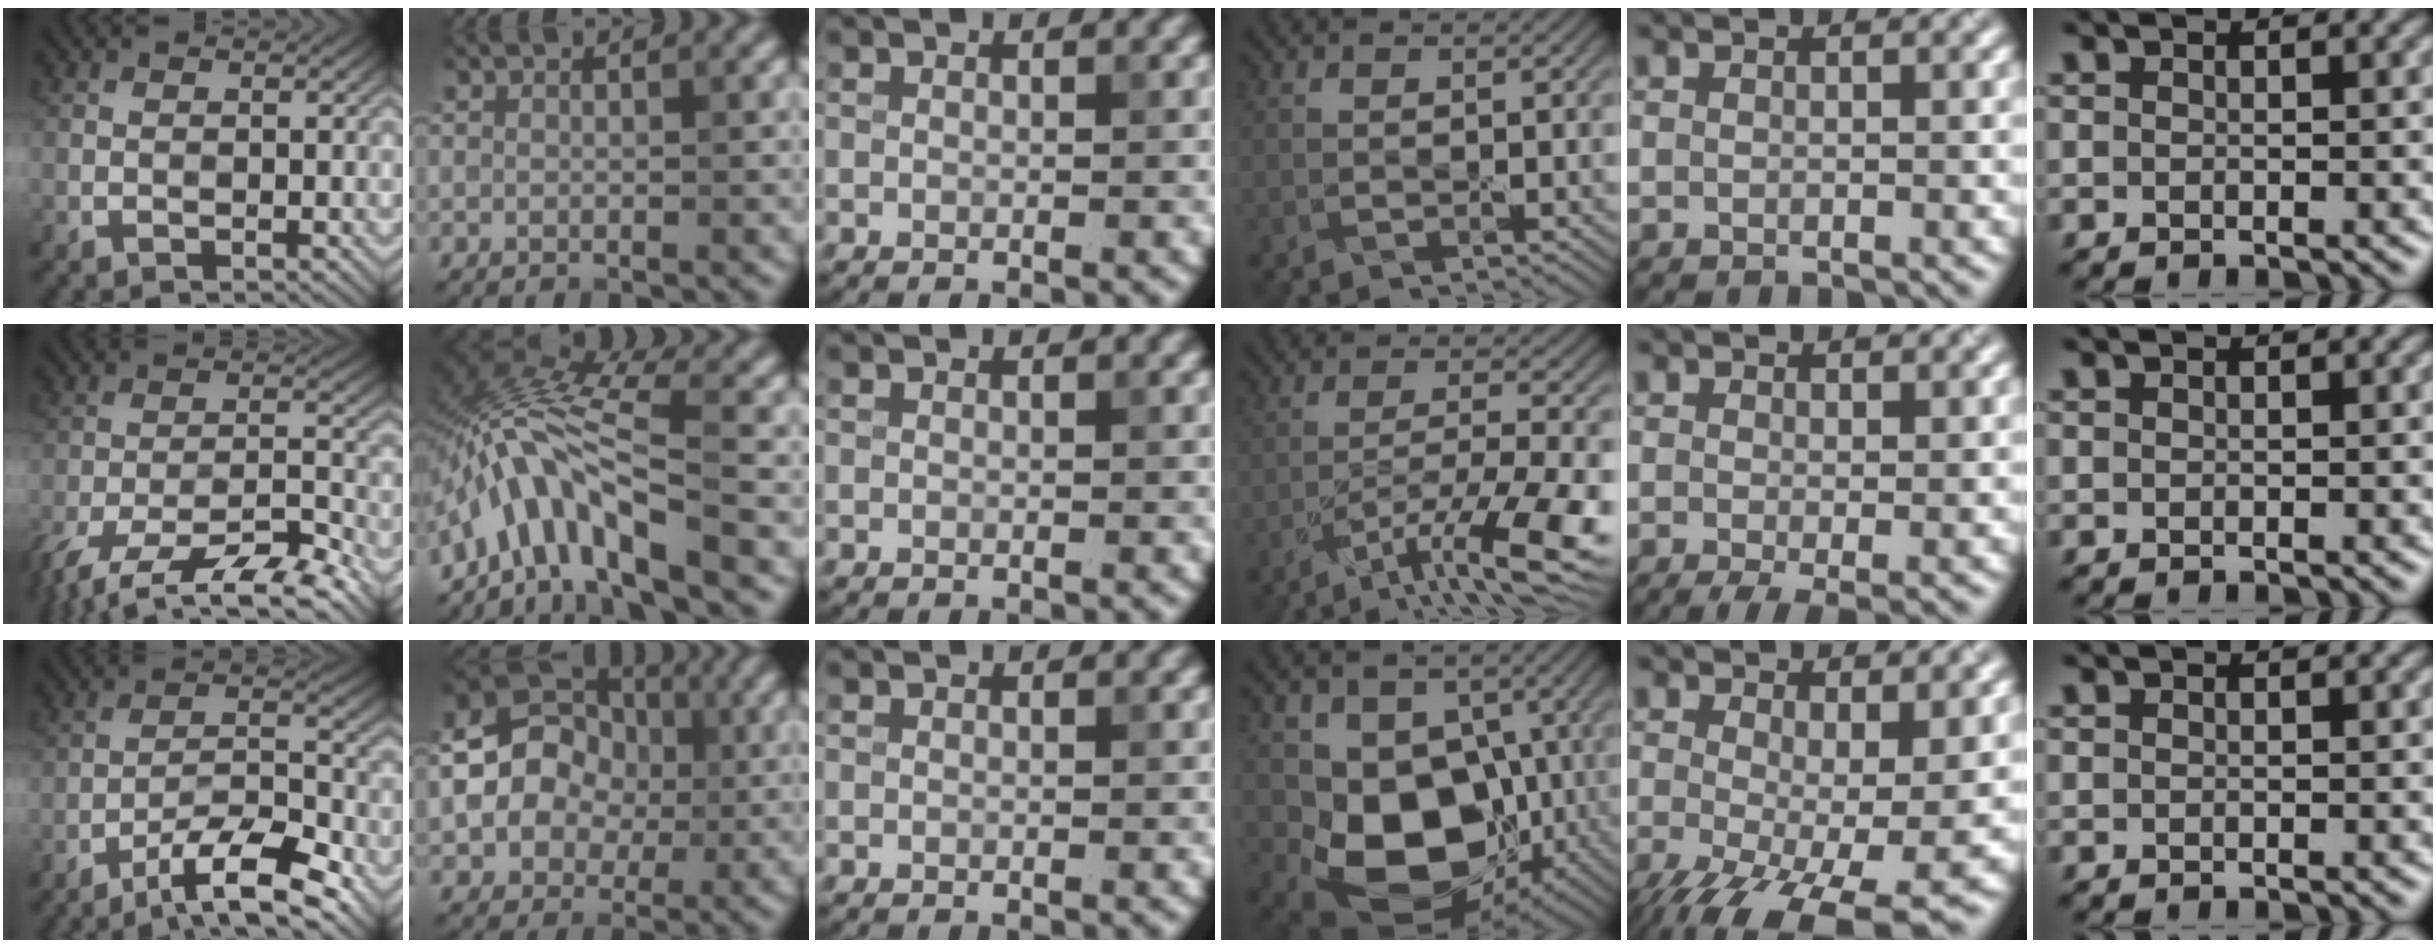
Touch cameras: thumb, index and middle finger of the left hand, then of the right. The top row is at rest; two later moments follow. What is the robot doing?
{"motion": "peel", "object": "postage stamp"}